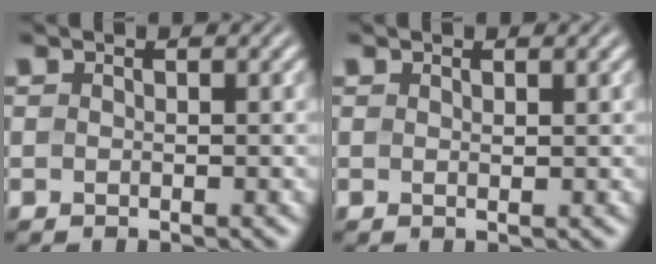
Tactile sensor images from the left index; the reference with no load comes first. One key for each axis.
{"total": 0.5, "fx": 0.4, "fy": 0.0, "fz": 0.4, "tx": -0.004, "ty": 0.000, "tz": 0.007}